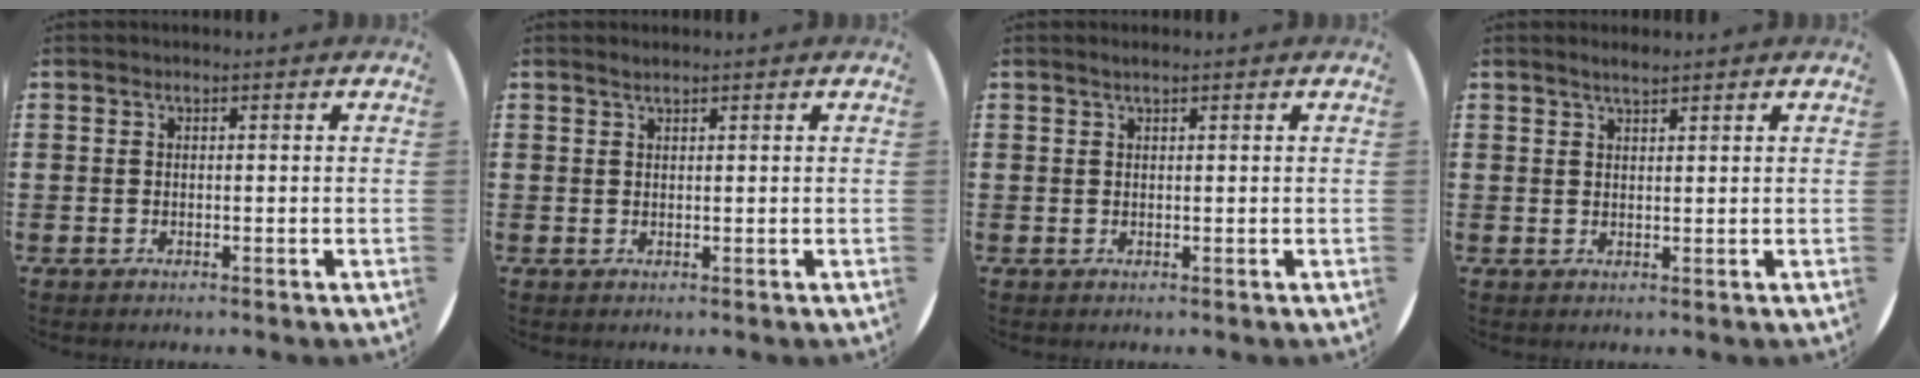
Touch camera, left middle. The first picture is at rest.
{"total": 0.9, "force": [0.8, -0.1, 0.3], "torque": [-0.007, -0.001, 0.015]}
{"total": 0.8, "force": [0.6, 0.0, 0.5], "torque": [-0.010, 0.001, 0.011]}
{"total": 1.7, "force": [1.5, 0.2, 0.7], "torque": [-0.015, 0.001, 0.028]}